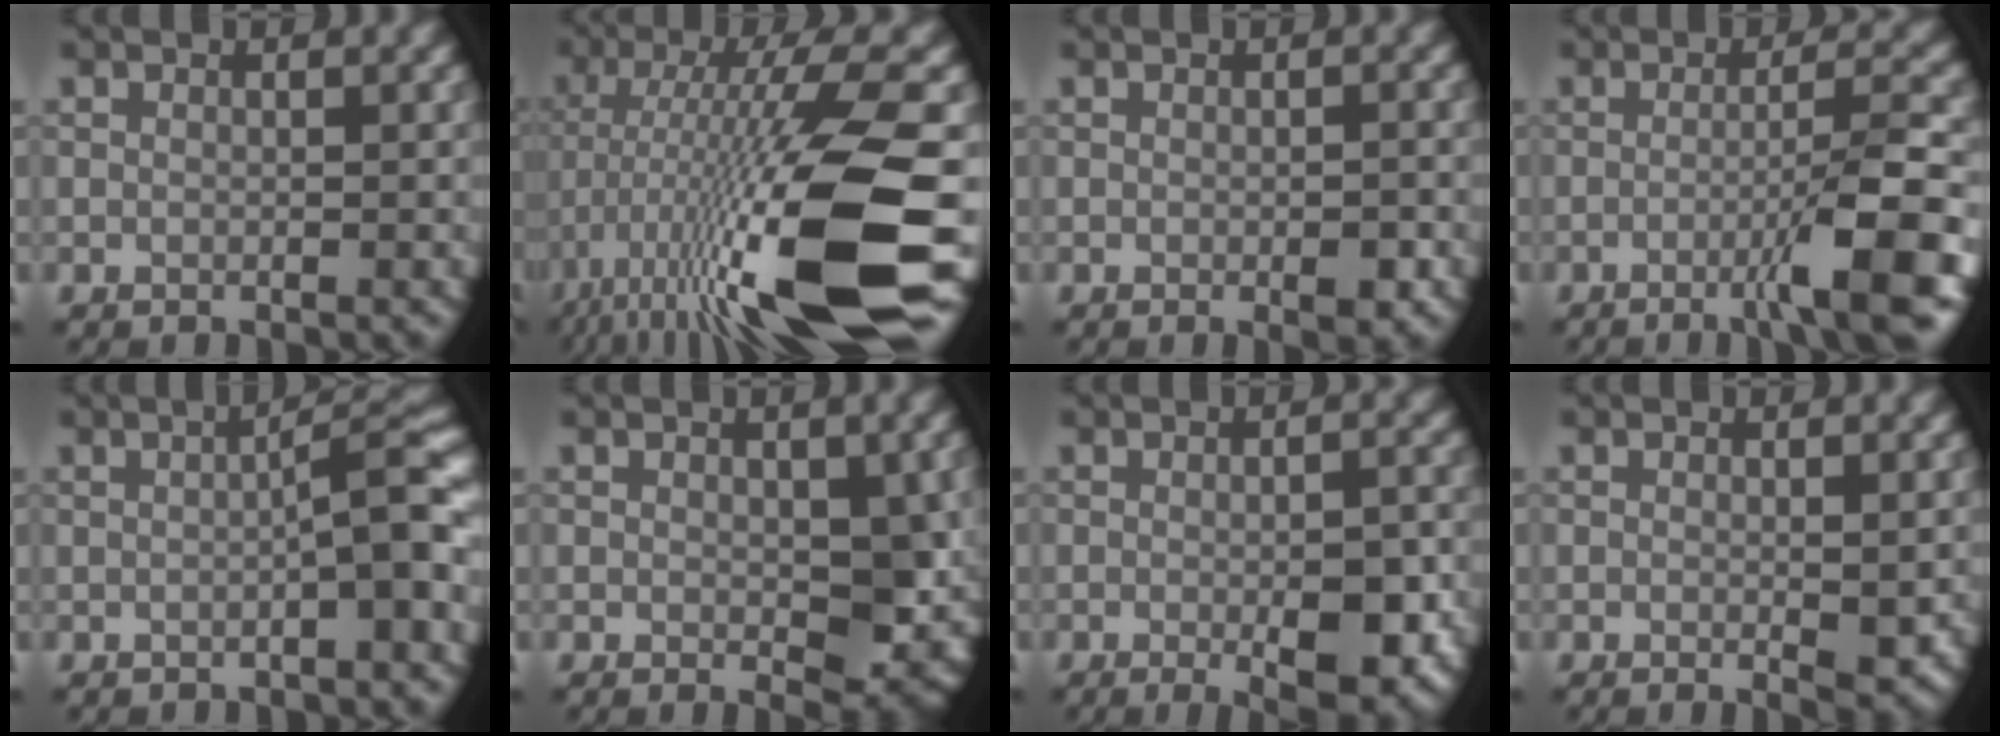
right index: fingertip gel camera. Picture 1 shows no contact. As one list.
[{"total": 16.0, "force": [-5.6, 2.3, 14.8], "torque": [-0.262, 0.000, -0.087]}, {"total": 1.7, "force": [-0.6, 0.4, 1.6], "torque": [-0.021, -0.001, -0.008]}, {"total": 6.7, "force": [-2.5, 0.7, 6.1], "torque": [-0.087, 0.010, -0.049]}, {"total": 3.9, "force": [-1.0, 0.4, 3.8], "torque": [-0.055, 0.022, -0.018]}, {"total": 5.8, "force": [-0.3, 3.2, 4.8], "torque": [-0.064, -0.010, 0.004]}, {"total": 5.8, "force": [-1.6, 1.7, 5.3], "torque": [-0.076, -0.005, -0.021]}, {"total": 2.1, "force": [-0.3, 0.3, 2.1], "torque": [-0.029, -0.004, -0.003]}]